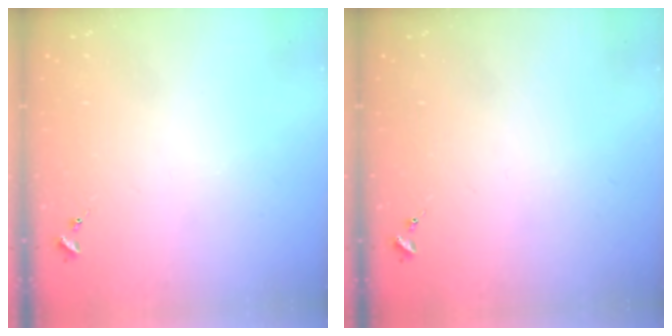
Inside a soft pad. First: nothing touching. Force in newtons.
{"total": 0.0}